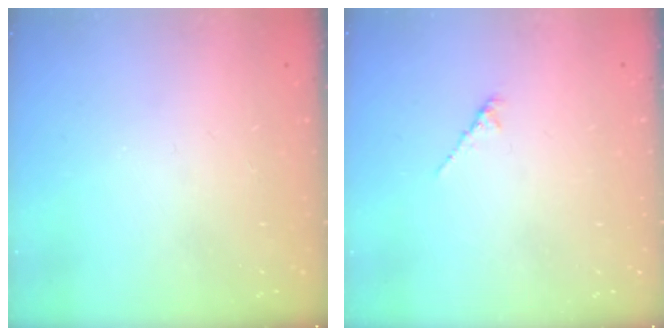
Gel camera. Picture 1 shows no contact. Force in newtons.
{"total": 1.6, "press": 1.5, "slide": 0.5}